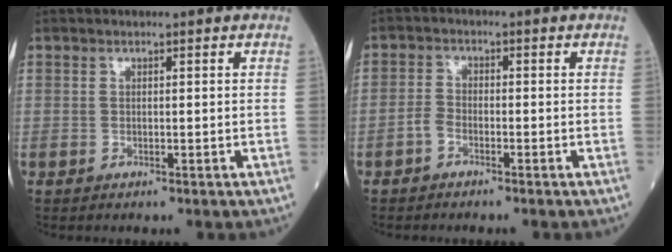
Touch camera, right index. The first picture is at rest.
{"total": 2.1, "force": [-1.5, 1.0, 1.1], "torque": [-0.024, 0.003, -0.030]}